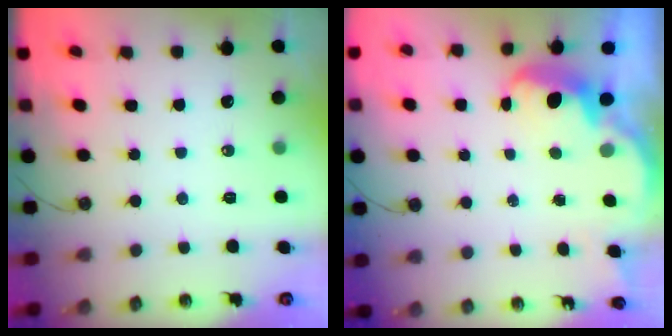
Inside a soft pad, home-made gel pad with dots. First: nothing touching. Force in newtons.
{"total": 2.5, "press": 2.5, "slide": 0.6}